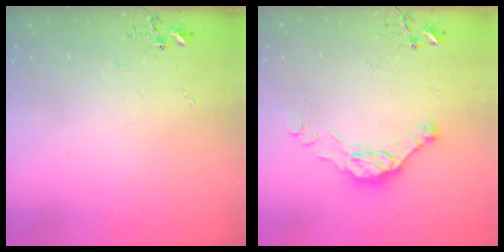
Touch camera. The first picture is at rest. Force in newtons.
{"total": 12.5, "press": 12.4, "slide": 1.3}